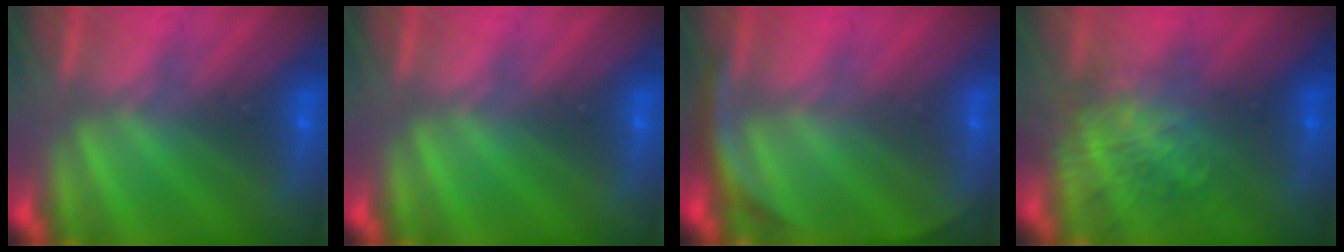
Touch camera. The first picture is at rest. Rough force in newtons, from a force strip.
{"total": 0.0}
{"total": 3.5}
{"total": 9.6}